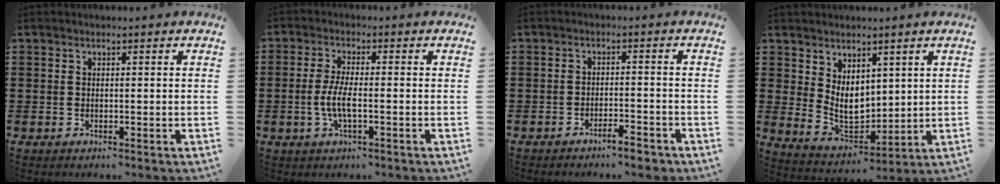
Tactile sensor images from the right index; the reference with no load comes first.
{"total": 4.7, "force": [-1.1, 1.1, 4.4], "torque": [-0.104, -0.005, -0.030]}
{"total": 3.5, "force": [-3.0, 0.2, 1.8], "torque": [-0.032, -0.004, -0.055]}
{"total": 6.1, "force": [2.7, 4.2, 3.5], "torque": [-0.080, -0.006, 0.052]}